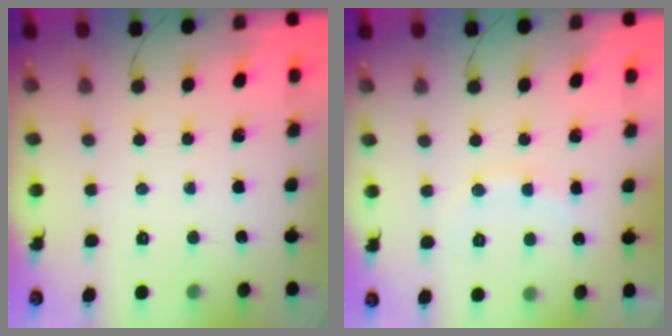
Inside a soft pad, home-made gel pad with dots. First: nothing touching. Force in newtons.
{"total": 8.3, "press": 8.2, "slide": 1.5}